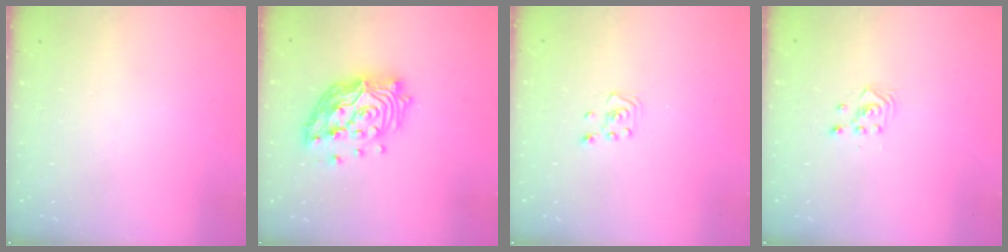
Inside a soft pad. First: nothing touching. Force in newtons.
{"total": 17.4, "press": 17.1, "slide": 3.2}
{"total": 3.1, "press": 3.1, "slide": 0.3}
{"total": 2.2, "press": 2.2, "slide": 0.2}